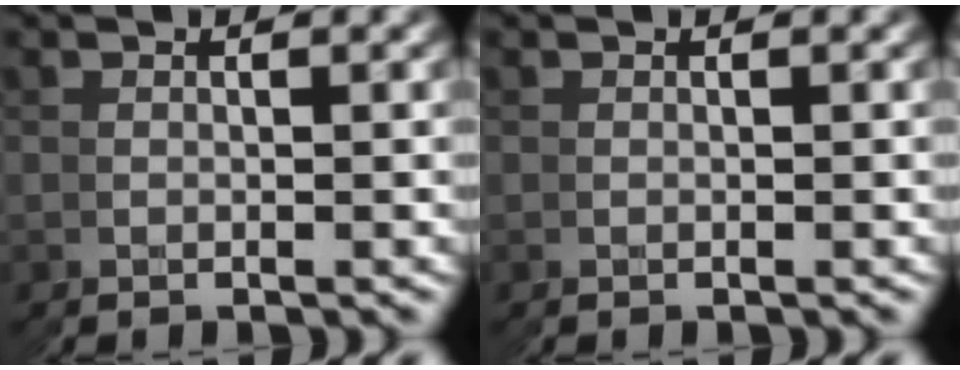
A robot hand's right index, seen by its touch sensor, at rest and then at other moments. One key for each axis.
{"total": 0.0}